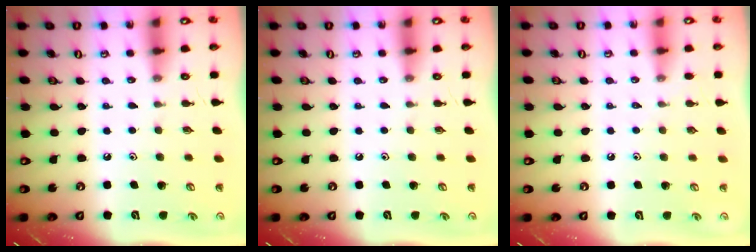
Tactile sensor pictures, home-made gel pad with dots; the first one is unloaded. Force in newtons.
{"total": 0.0}
{"total": 3.8, "press": 3.8, "slide": 0.5}